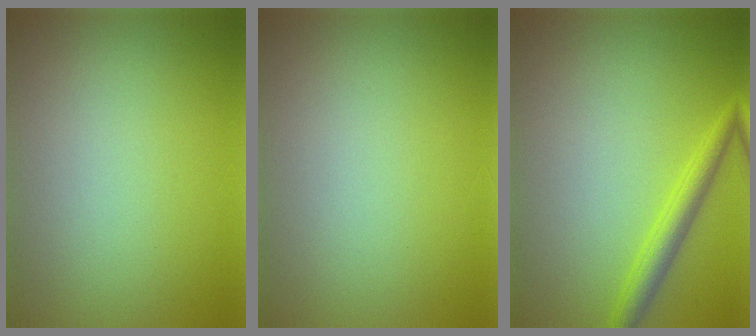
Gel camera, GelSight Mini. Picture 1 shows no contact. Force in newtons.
{"total": 0.0}
{"total": 2.5, "press": 2.5, "slide": 0.1}